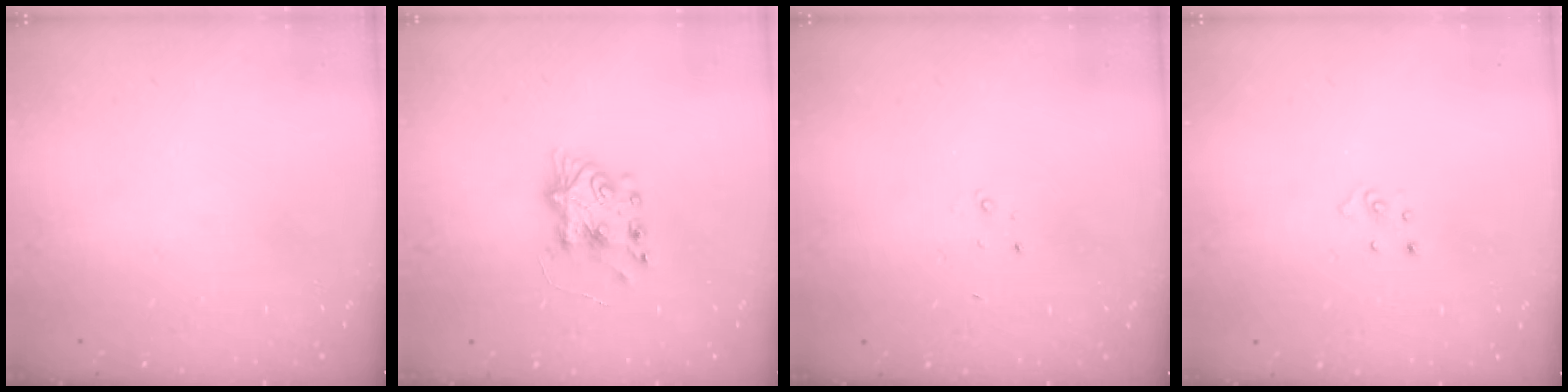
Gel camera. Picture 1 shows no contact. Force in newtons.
{"total": 7.9, "press": 7.8, "slide": 1.0}
{"total": 1.5, "press": 1.5, "slide": 0.2}
{"total": 3.0, "press": 2.9, "slide": 0.3}